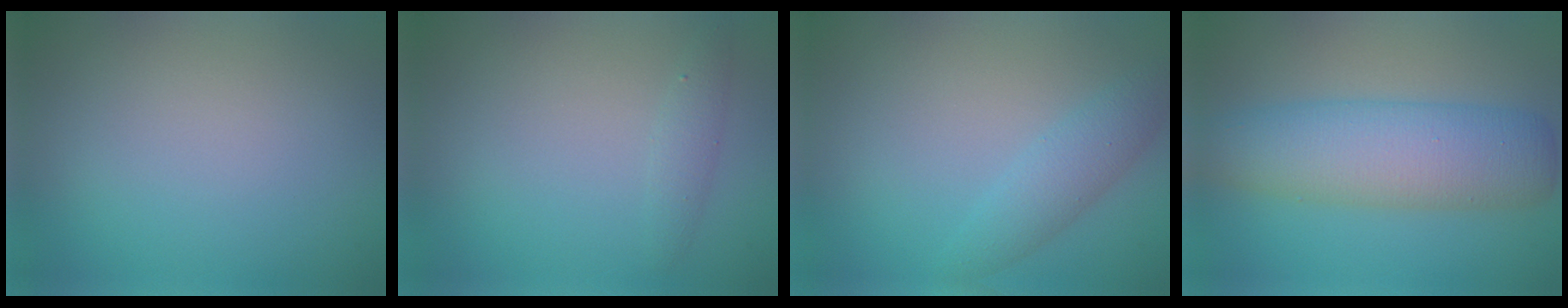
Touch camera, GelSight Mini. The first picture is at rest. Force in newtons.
{"total": 1.3, "press": 1.3, "slide": 0.1}
{"total": 2.7, "press": 2.7, "slide": 0.1}
{"total": 7.6, "press": 7.6, "slide": 0.1}